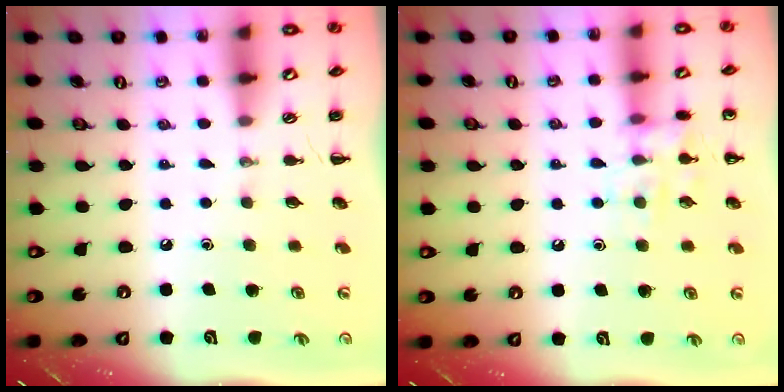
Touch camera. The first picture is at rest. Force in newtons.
{"total": 10.5, "press": 10.5, "slide": 0.7}